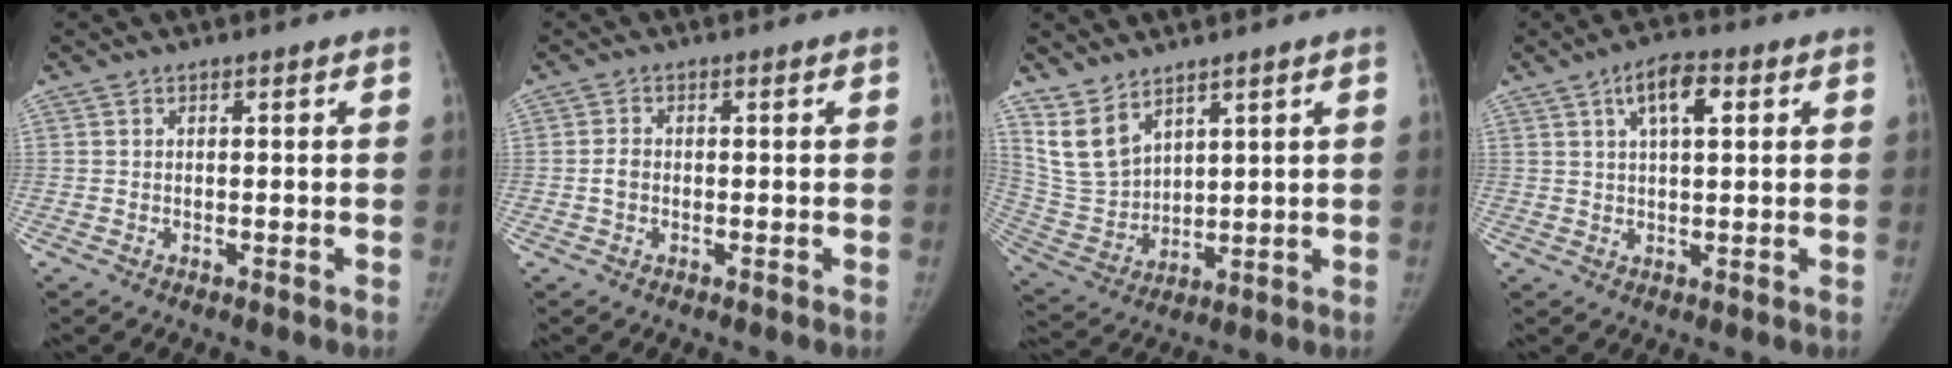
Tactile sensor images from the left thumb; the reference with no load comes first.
{"total": 1.9, "force": [-0.4, 1.5, 1.0], "torque": [-0.017, 0.007, -0.011]}
{"total": 8.9, "force": [6.4, 4.8, 4.0], "torque": [-0.067, -0.035, 0.154]}
{"total": 6.5, "force": [2.6, 2.6, 5.3], "torque": [-0.082, 0.002, 0.042]}